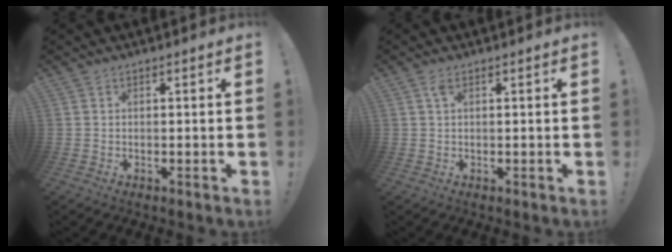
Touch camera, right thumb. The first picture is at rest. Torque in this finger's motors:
{"motor_torque": [-0.11, -0.10, 0.18, 0.16, 0.00]}